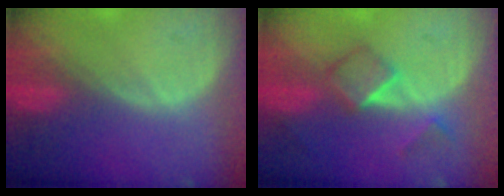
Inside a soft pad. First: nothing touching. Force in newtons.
{"total": 5.2, "press": 4.6, "slide": 2.4}